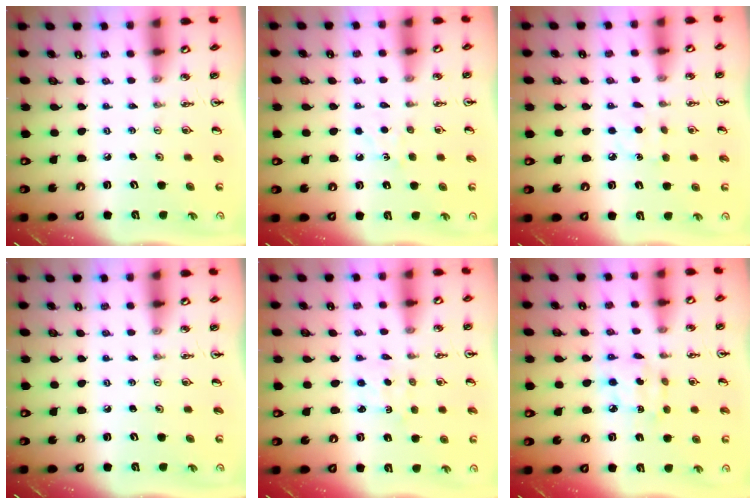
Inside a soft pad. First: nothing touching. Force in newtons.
{"total": 5.1, "press": 5.0, "slide": 0.7}
{"total": 5.8, "press": 5.8, "slide": 0.6}
{"total": 0.0}
{"total": 1.5, "press": 1.5, "slide": 0.3}
{"total": 5.8, "press": 5.8, "slide": 0.3}